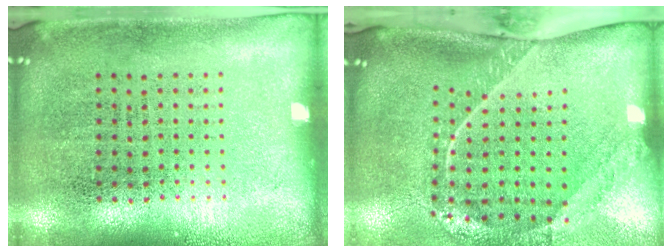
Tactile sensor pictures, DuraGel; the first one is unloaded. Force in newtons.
{"total": 2.6, "press": 1.7, "slide": 2.0}